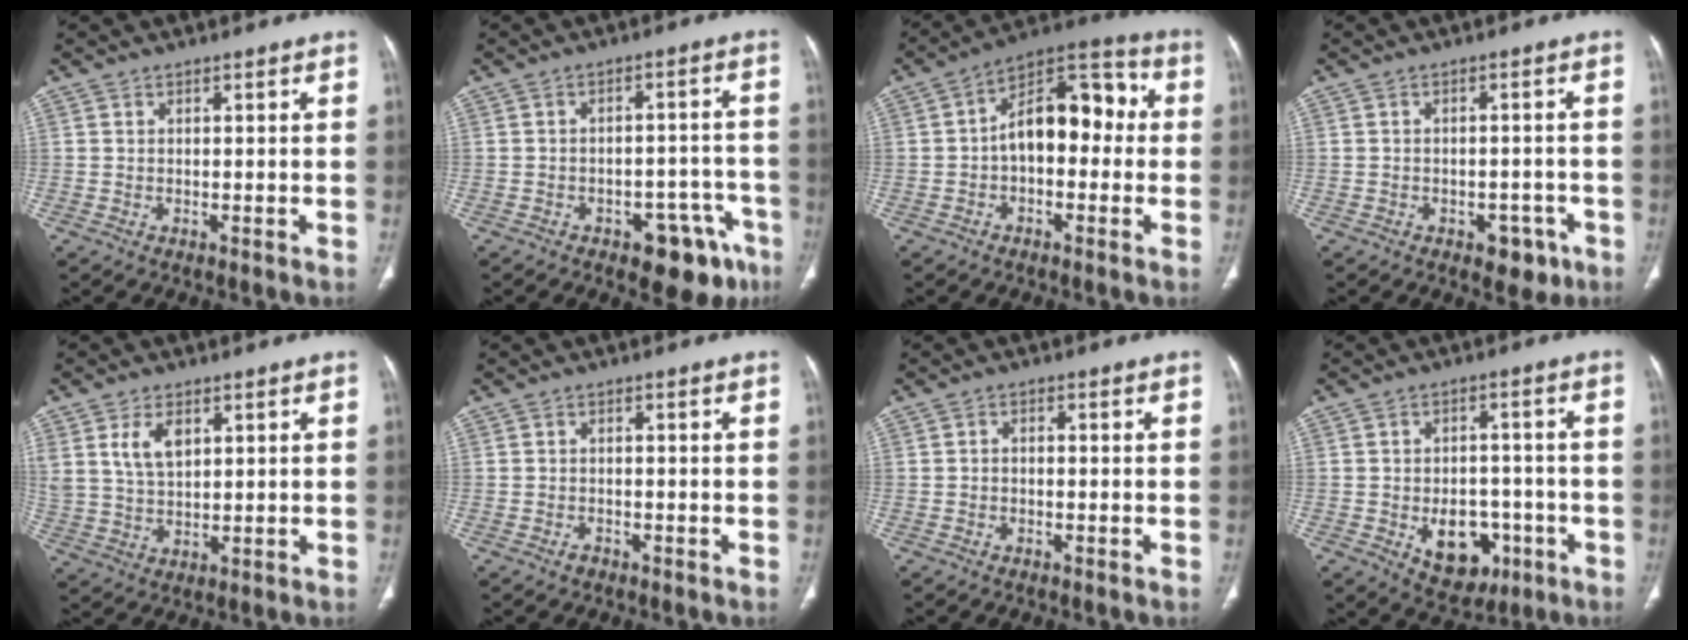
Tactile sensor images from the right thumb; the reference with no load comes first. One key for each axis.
{"total": 10.8, "fx": -6.4, "fy": 5.4, "fz": 6.8, "tx": -0.048, "ty": 0.045, "tz": -0.079}
{"total": 13.9, "fx": 0.0, "fy": 8.2, "fz": 11.2, "tx": -0.131, "ty": 0.048, "tz": -0.015}
{"total": 5.1, "fx": -2.8, "fy": 3.1, "fz": 2.9, "tx": -0.013, "ty": 0.017, "tz": -0.032}
{"total": 6.9, "fx": 2.9, "fy": 4.1, "fz": 4.8, "tx": -0.086, "ty": -0.010, "tz": 0.067}
{"total": 1.1, "fx": -0.9, "fy": 0.7, "fz": 0.3, "tx": -0.006, "ty": 0.004, "tz": -0.014}
{"total": 1.0, "fx": -0.4, "fy": 0.7, "fz": 0.5, "tx": -0.005, "ty": 0.004, "tz": -0.008}
{"total": 10.8, "fx": -3.8, "fy": 7.5, "fz": 6.8, "tx": -0.057, "ty": 0.024, "tz": -0.039}